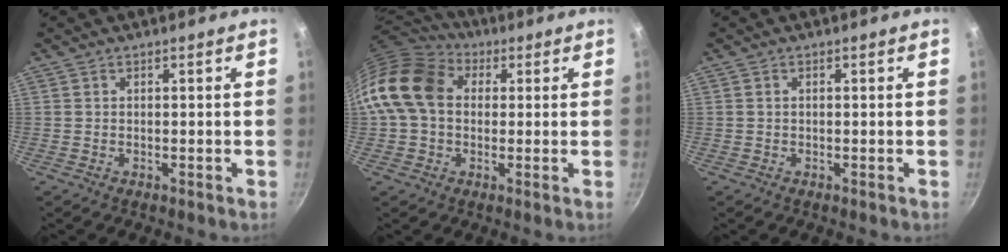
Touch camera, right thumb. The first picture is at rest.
{"total": 15.3, "force": [2.1, 11.6, 9.8], "torque": [-0.168, 0.029, 0.023]}
{"total": 0.0}